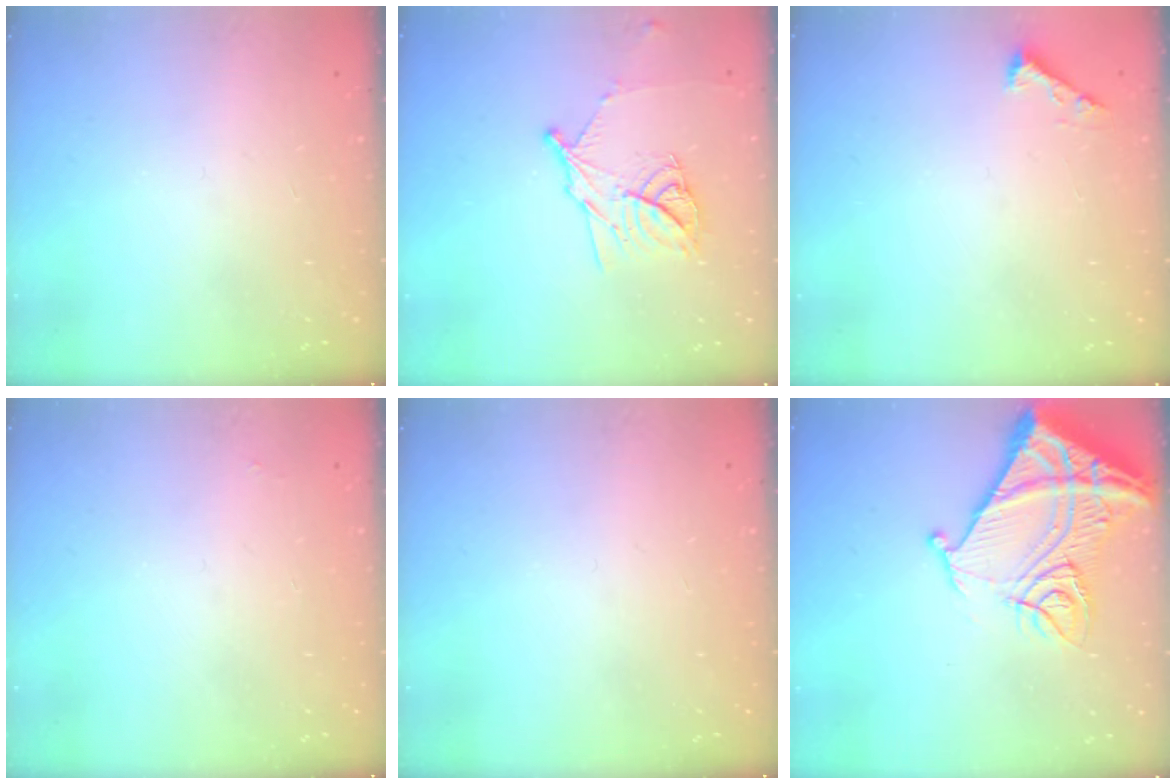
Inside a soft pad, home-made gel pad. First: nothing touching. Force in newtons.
{"total": 12.7, "press": 12.7, "slide": 0.7}
{"total": 2.3, "press": 2.3, "slide": 0.3}
{"total": 1.9, "press": 1.9, "slide": 0.3}
{"total": 0.0}
{"total": 18.9, "press": 18.7, "slide": 2.3}